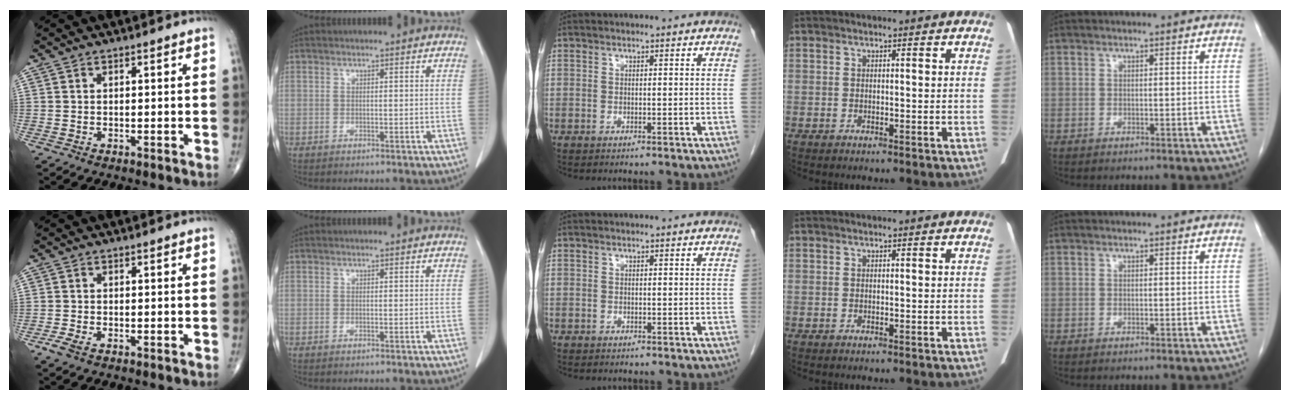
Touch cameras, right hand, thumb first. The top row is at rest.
{"thumb": {"total": 2.1, "force": [-1.2, 0.8, 1.5], "torque": [-0.039, -0.003, -0.028]}, "middle": {"total": 0.6, "force": [-0.5, 0.4, 0.0], "torque": [-0.010, 0.001, -0.009]}}